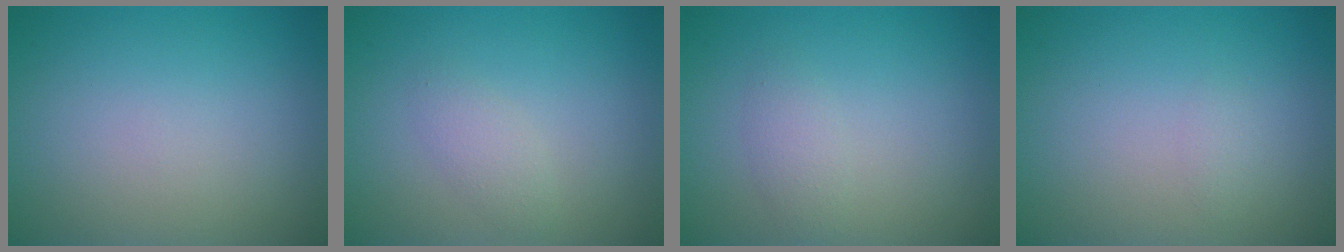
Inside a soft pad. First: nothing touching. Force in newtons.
{"total": 1.5, "press": 1.5, "slide": 0.0}
{"total": 1.4, "press": 1.4, "slide": 0.1}
{"total": 0.6, "press": 0.6, "slide": 0.0}